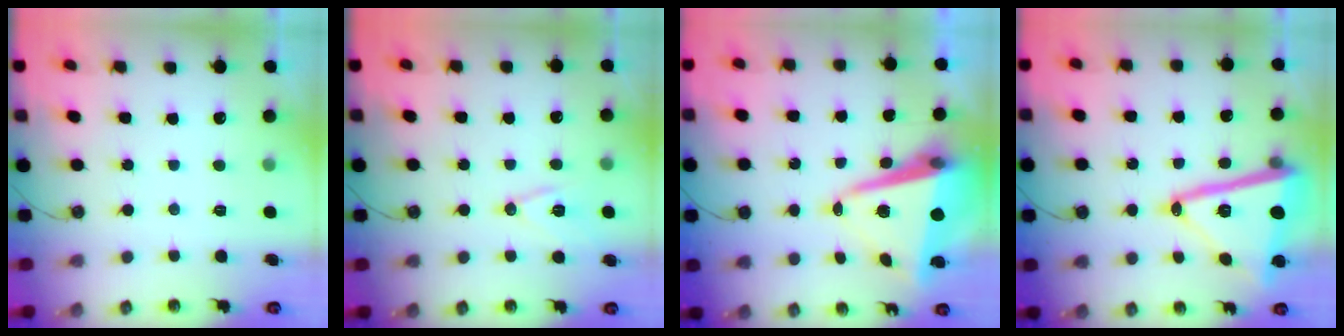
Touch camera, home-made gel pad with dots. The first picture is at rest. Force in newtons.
{"total": 9.2, "press": 8.5, "slide": 3.6}
{"total": 11.5, "press": 11.3, "slide": 2.0}
{"total": 20.2, "press": 20.1, "slide": 1.7}